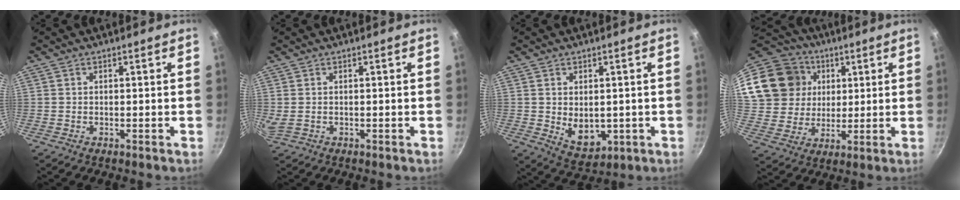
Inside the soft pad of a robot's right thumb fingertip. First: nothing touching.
{"total": 1.7, "force": [0.4, 0.8, 1.5], "torque": [-0.031, -0.001, 0.011]}
{"total": 7.2, "force": [-0.1, 5.0, 5.2], "torque": [-0.066, -0.014, 0.017]}
{"total": 21.8, "force": [7.1, 18.5, 9.2], "torque": [-0.187, 0.022, 0.141]}